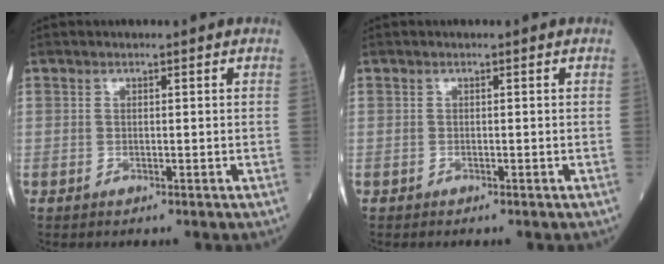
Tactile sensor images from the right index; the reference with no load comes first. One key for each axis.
{"total": 0.0}